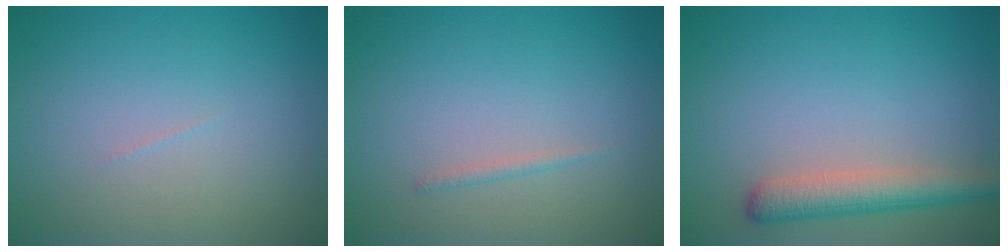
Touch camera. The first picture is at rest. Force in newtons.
{"total": 0.6, "press": 0.6, "slide": 0.1}
{"total": 3.6, "press": 3.6, "slide": 0.2}